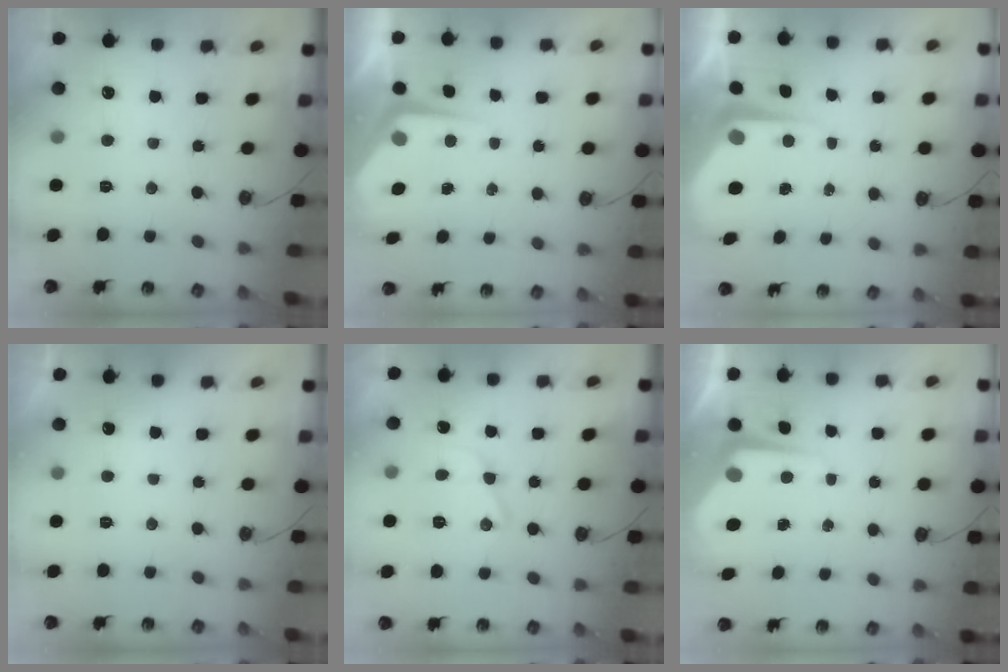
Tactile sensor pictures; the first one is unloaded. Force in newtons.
{"total": 4.4, "press": 4.4, "slide": 0.5}
{"total": 6.4, "press": 6.4, "slide": 0.6}
{"total": 0.0}
{"total": 12.8, "press": 12.8, "slide": 1.0}
{"total": 6.8, "press": 6.7, "slide": 0.4}